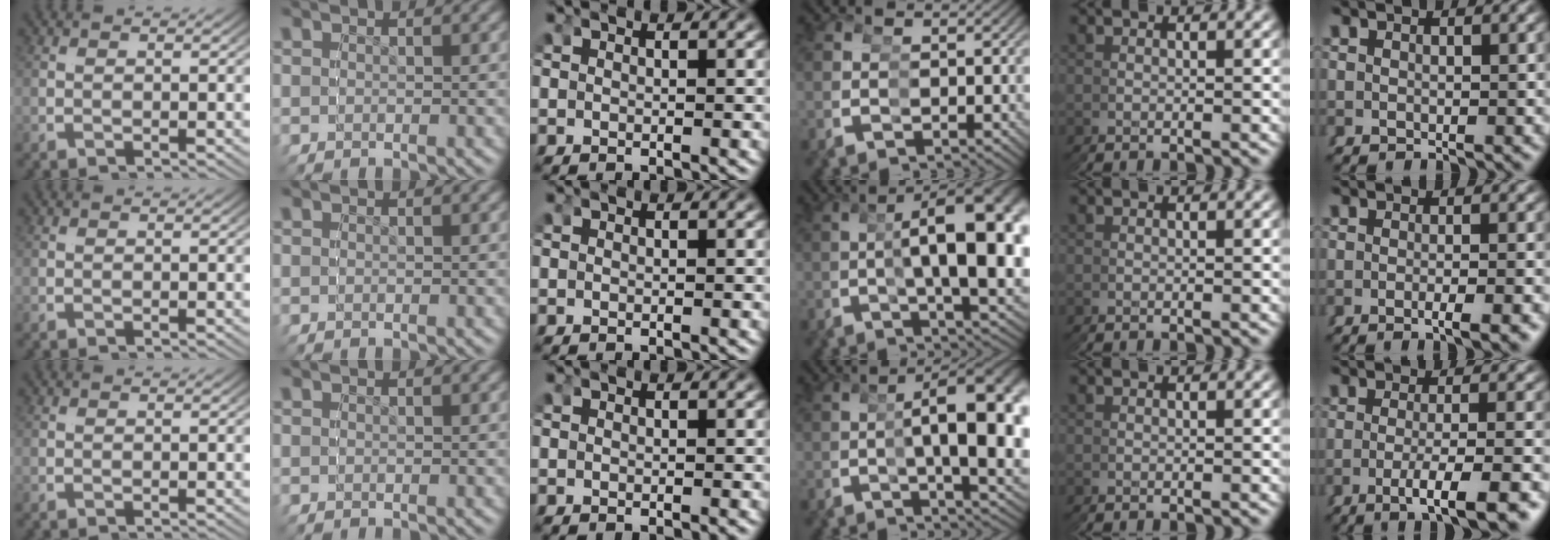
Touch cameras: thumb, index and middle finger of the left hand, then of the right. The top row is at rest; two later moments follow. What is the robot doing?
{"motion": "grasp_and_lifting", "object": "cubes"}